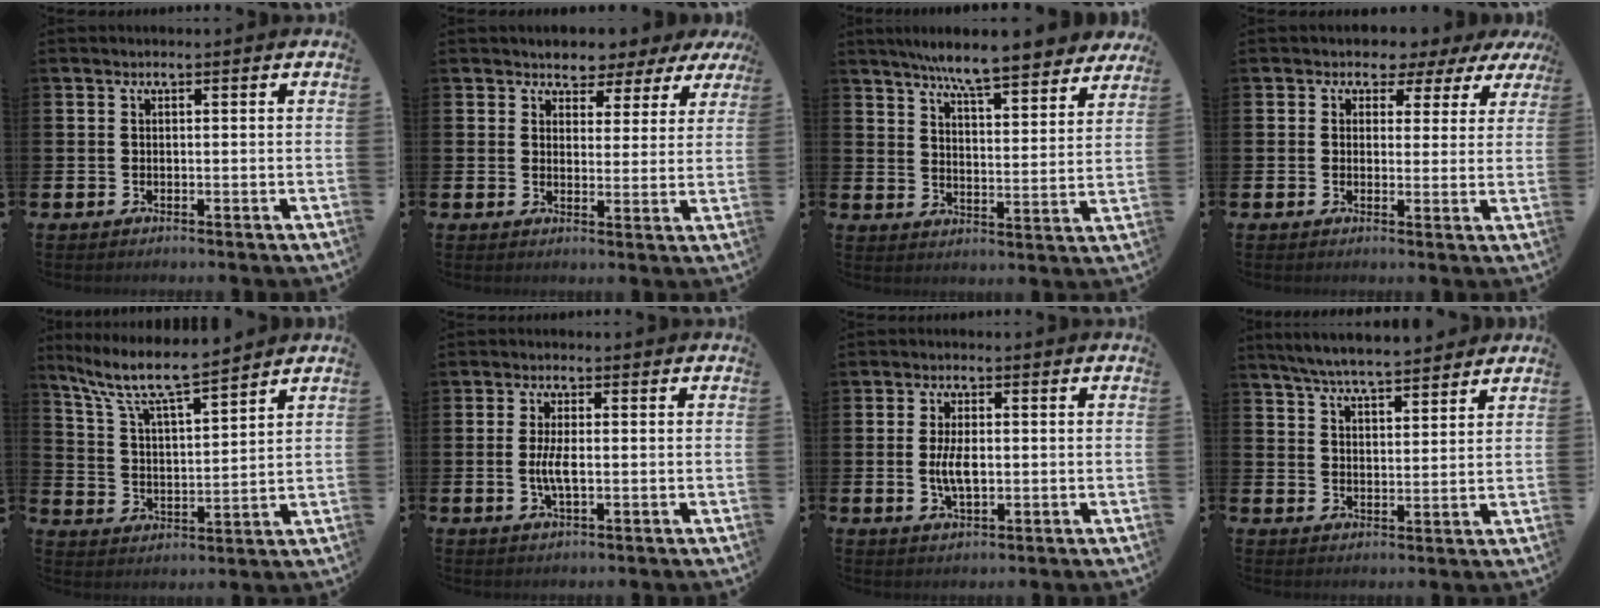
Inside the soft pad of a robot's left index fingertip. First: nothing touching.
{"total": 3.5, "force": [2.9, 1.8, -0.3], "torque": [-0.003, -0.022, 0.045]}
{"total": 8.2, "force": [7.6, 0.6, 3.1], "torque": [-0.071, -0.046, 0.131]}
{"total": 2.6, "force": [1.6, 2.1, 0.2], "torque": [-0.017, -0.007, 0.020]}
{"total": 8.9, "force": [8.0, 0.9, 3.9], "torque": [-0.112, -0.046, 0.138]}
{"total": 3.5, "force": [-0.2, 1.2, 3.3], "torque": [-0.058, -0.005, -0.008]}
{"total": 4.6, "force": [-0.1, 2.0, 4.2], "torque": [-0.077, -0.002, -0.005]}
{"total": 6.1, "force": [5.9, 0.3, 1.4], "torque": [-0.050, -0.026, 0.108]}